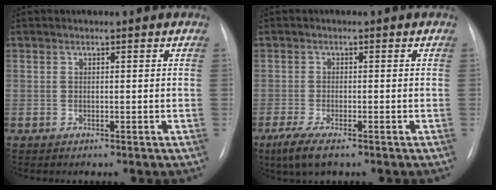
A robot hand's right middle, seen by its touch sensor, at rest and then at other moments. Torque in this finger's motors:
{"motor_torque": [0.87, -0.81, 0.40, 0.05]}